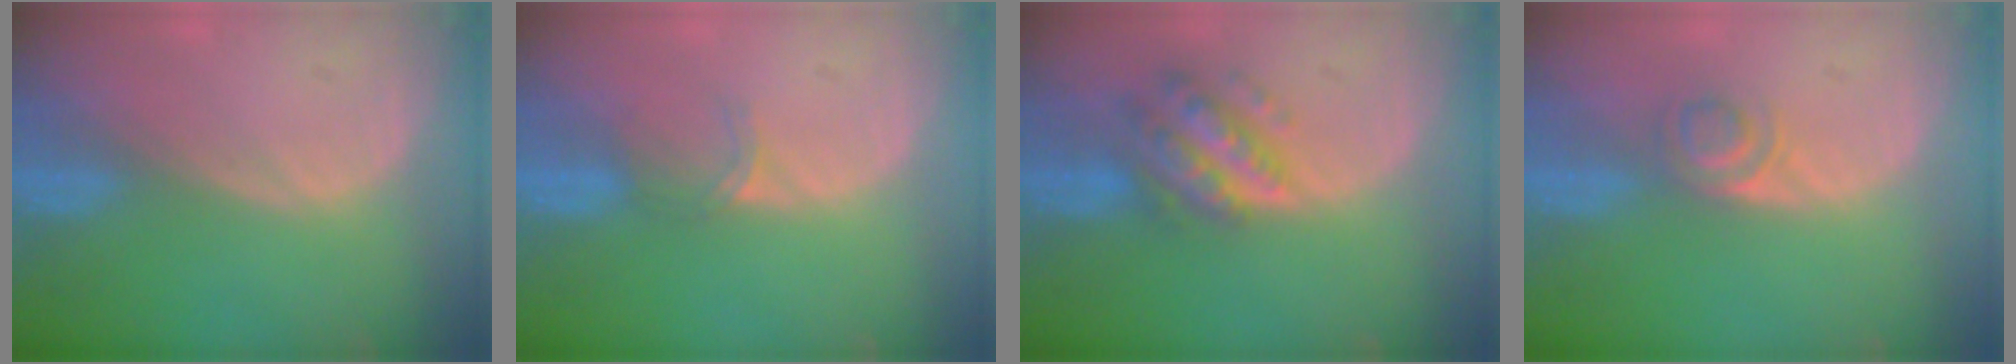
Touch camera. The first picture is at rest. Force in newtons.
{"total": 2.2, "press": 1.7, "slide": 1.3}
{"total": 6.7, "press": 6.6, "slide": 0.3}
{"total": 3.1, "press": 2.9, "slide": 0.8}